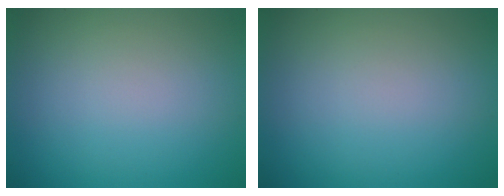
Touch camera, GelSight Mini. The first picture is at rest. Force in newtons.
{"total": 0.0}